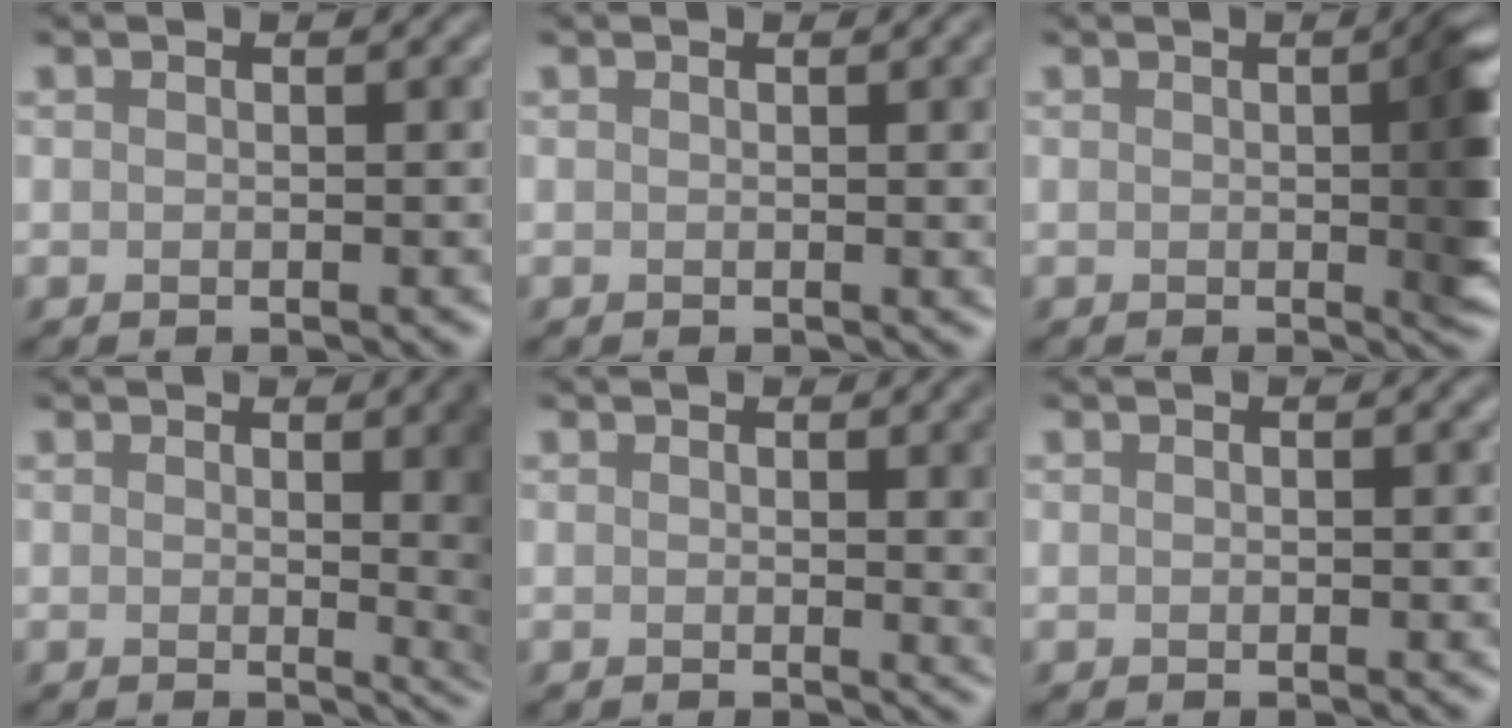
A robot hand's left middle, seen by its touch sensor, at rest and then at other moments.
{"total": 3.2, "force": [0.4, 1.0, 3.0], "torque": [-0.023, 0.007, 0.002]}
{"total": 3.9, "force": [0.1, 0.7, 3.9], "torque": [-0.045, 0.001, 0.000]}
{"total": 6.6, "force": [0.9, 2.5, 6.0], "torque": [-0.034, 0.000, 0.012]}
{"total": 4.6, "force": [0.8, 1.6, 4.2], "torque": [-0.032, 0.001, 0.011]}
{"total": 0.0}